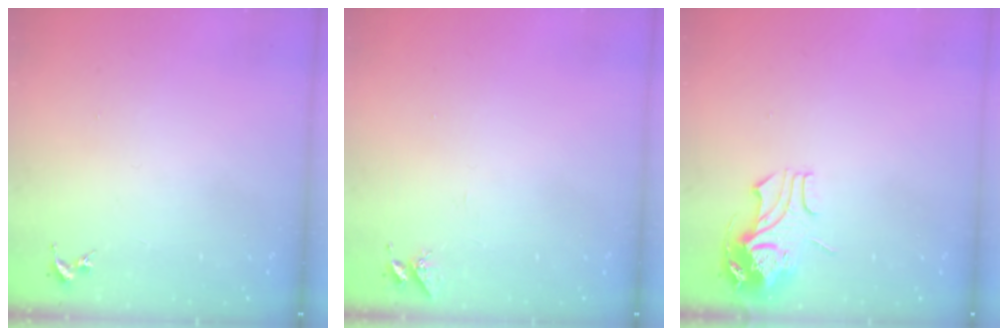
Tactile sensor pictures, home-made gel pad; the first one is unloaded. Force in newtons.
{"total": 5.0, "press": 5.0, "slide": 0.4}
{"total": 11.0, "press": 10.9, "slide": 1.1}